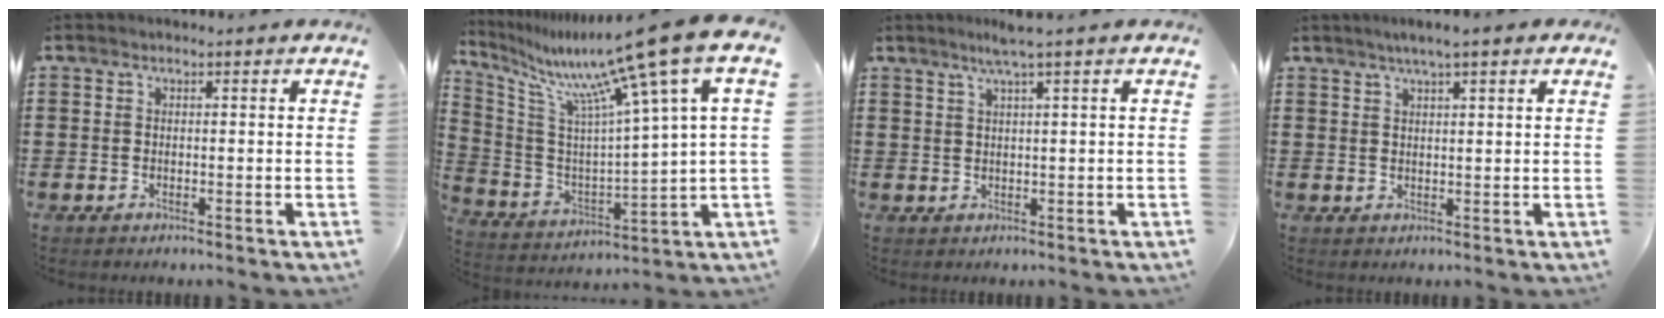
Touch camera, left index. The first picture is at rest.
{"total": 15.1, "force": [10.8, -0.1, 10.6], "torque": [-0.214, -0.076, 0.165]}
{"total": 2.8, "force": [1.8, -0.6, 2.1], "torque": [-0.043, 0.000, 0.031]}
{"total": 3.1, "force": [2.1, 0.1, 2.2], "torque": [-0.045, 0.004, 0.037]}